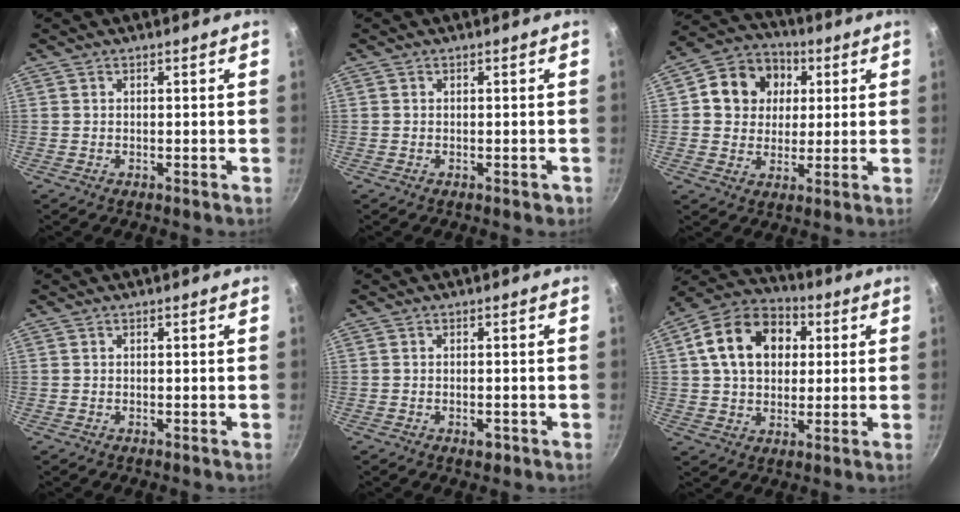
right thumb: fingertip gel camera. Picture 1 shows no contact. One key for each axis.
{"total": 1.0, "fx": -0.4, "fy": 0.7, "fz": 0.5, "tx": 0.000, "ty": 0.004, "tz": -0.005}
{"total": 12.4, "fx": 3.0, "fy": 10.7, "fz": 5.5, "tx": -0.069, "ty": 0.013, "tz": 0.038}
{"total": 0.0}
{"total": 1.9, "fx": -0.9, "fy": 1.0, "fz": 1.4, "tx": -0.018, "ty": 0.005, "tz": -0.011}
{"total": 16.4, "fx": 3.8, "fy": 12.0, "fz": 10.4, "tx": -0.152, "ty": 0.023, "tz": 0.049}